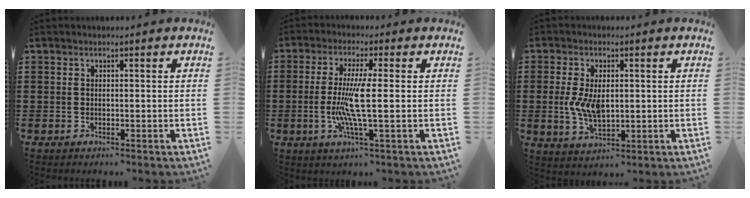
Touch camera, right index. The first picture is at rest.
{"total": 7.5, "force": [-0.9, 0.5, 7.5], "torque": [-0.159, -0.019, -0.026]}
{"total": 6.3, "force": [0.1, 3.3, 5.3], "torque": [-0.123, 0.002, -0.004]}